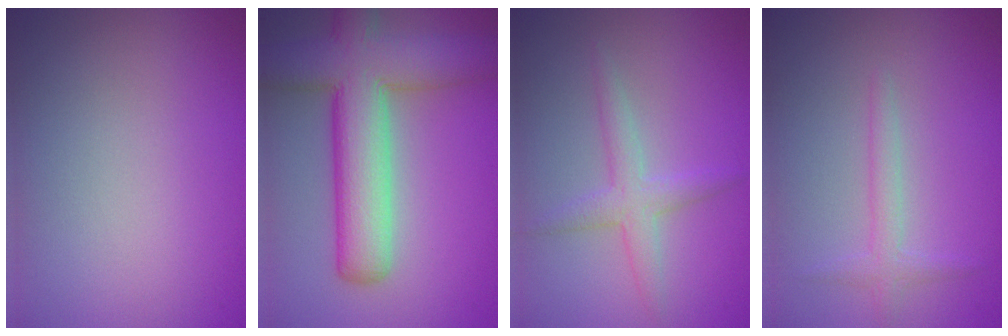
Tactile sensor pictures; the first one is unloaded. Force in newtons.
{"total": 9.2, "press": 9.2, "slide": 0.5}
{"total": 2.5, "press": 2.5, "slide": 0.1}
{"total": 1.7, "press": 1.7, "slide": 0.1}